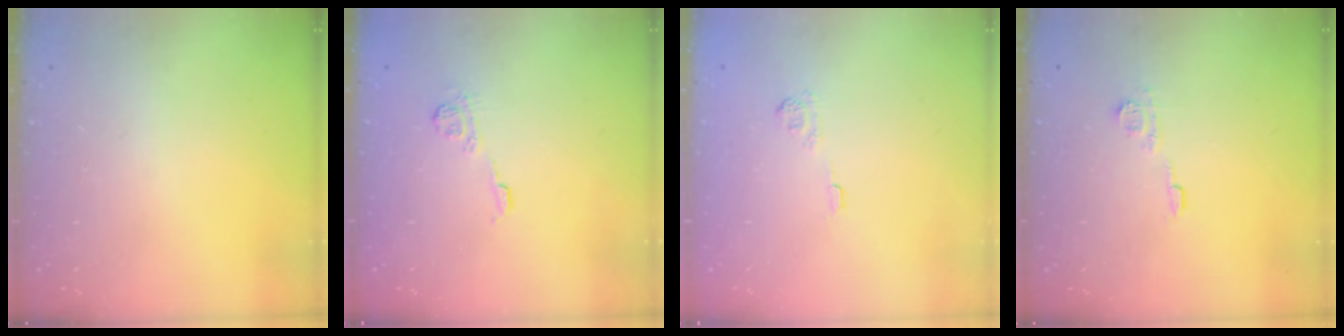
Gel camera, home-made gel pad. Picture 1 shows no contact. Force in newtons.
{"total": 6.9, "press": 6.9, "slide": 0.4}
{"total": 6.1, "press": 5.9, "slide": 1.3}
{"total": 5.7, "press": 5.7, "slide": 0.3}